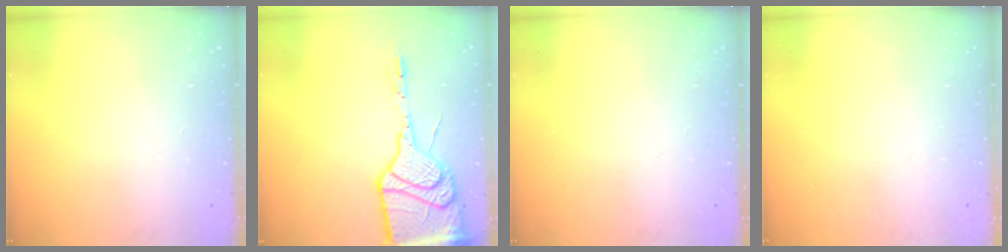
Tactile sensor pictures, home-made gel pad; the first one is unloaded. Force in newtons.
{"total": 24.1, "press": 21.5, "slide": 10.8}
{"total": 0.0}
{"total": 0.0}